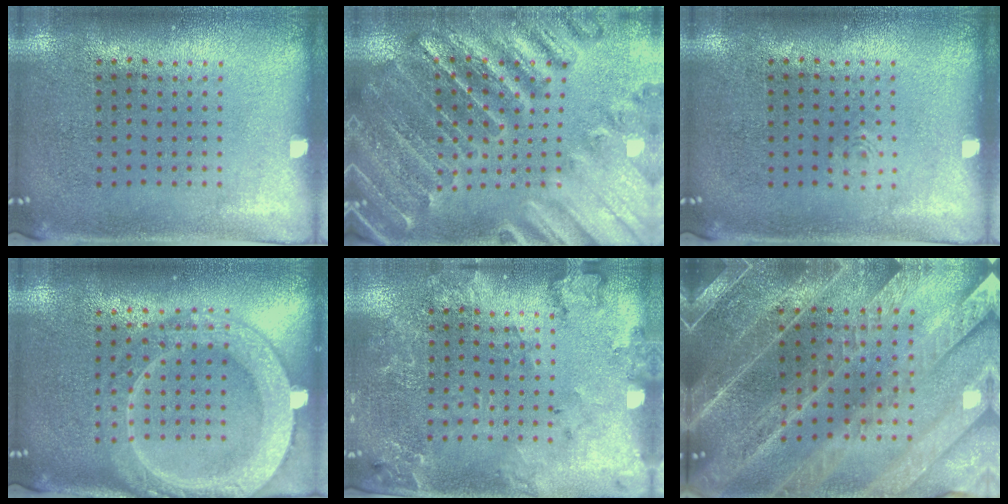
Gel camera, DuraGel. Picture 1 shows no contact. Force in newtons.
{"total": 2.8, "press": 2.8, "slide": 0.3}
{"total": 0.6, "press": 0.6, "slide": 0.2}
{"total": 3.9, "press": 3.9, "slide": 0.5}
{"total": 1.9, "press": 1.9, "slide": 0.2}
{"total": 4.2, "press": 3.9, "slide": 1.6}